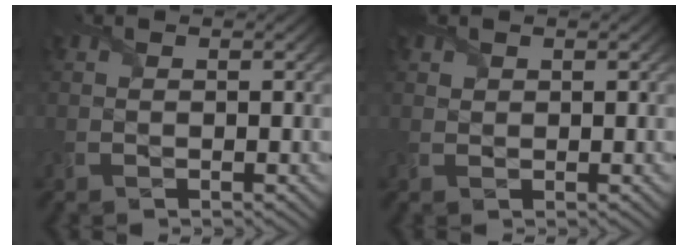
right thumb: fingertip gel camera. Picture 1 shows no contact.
{"total": 0.7, "force": [0.5, 0.4, 0.0], "torque": [-0.003, -0.002, 0.012]}